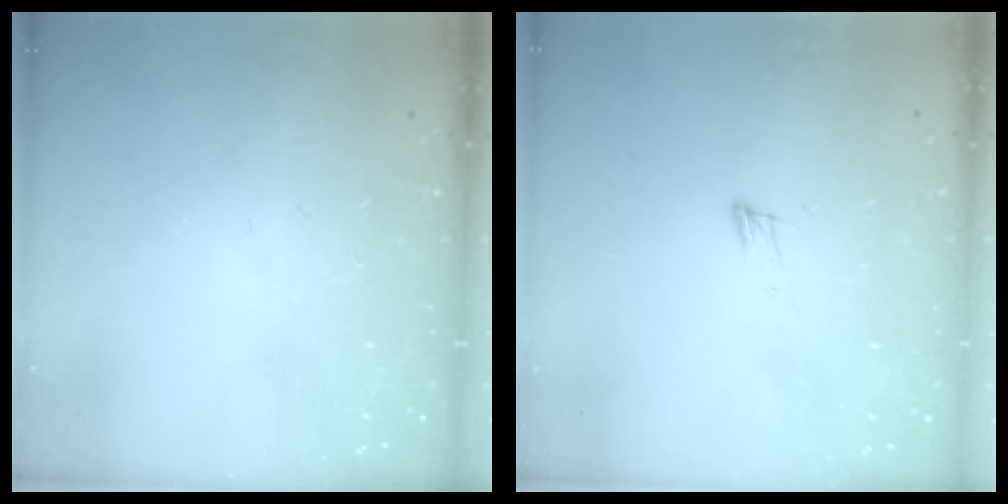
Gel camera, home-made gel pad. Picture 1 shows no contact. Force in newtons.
{"total": 5.2, "press": 5.1, "slide": 1.0}